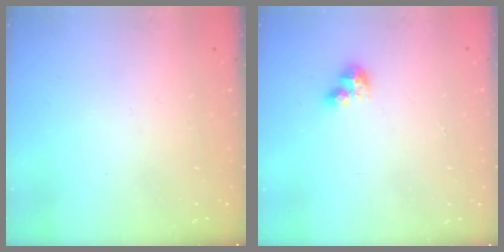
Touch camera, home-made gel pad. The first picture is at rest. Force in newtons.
{"total": 4.5, "press": 4.5, "slide": 0.4}